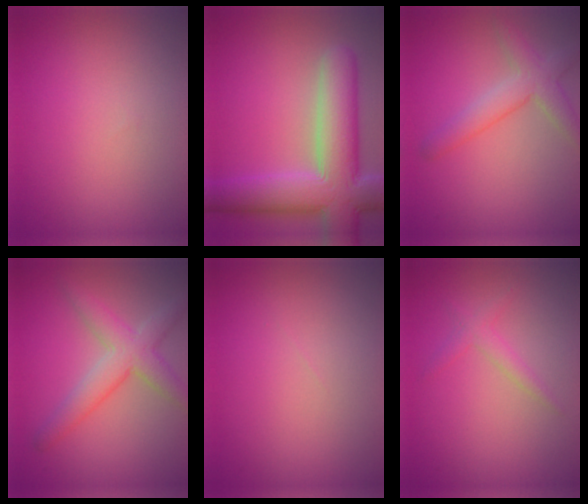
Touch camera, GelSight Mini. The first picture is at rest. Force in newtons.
{"total": 10.3, "press": 10.2, "slide": 0.6}
{"total": 3.6, "press": 3.6, "slide": 0.1}
{"total": 4.4, "press": 4.3, "slide": 0.3}
{"total": 0.0}
{"total": 1.4, "press": 1.4, "slide": 0.0}